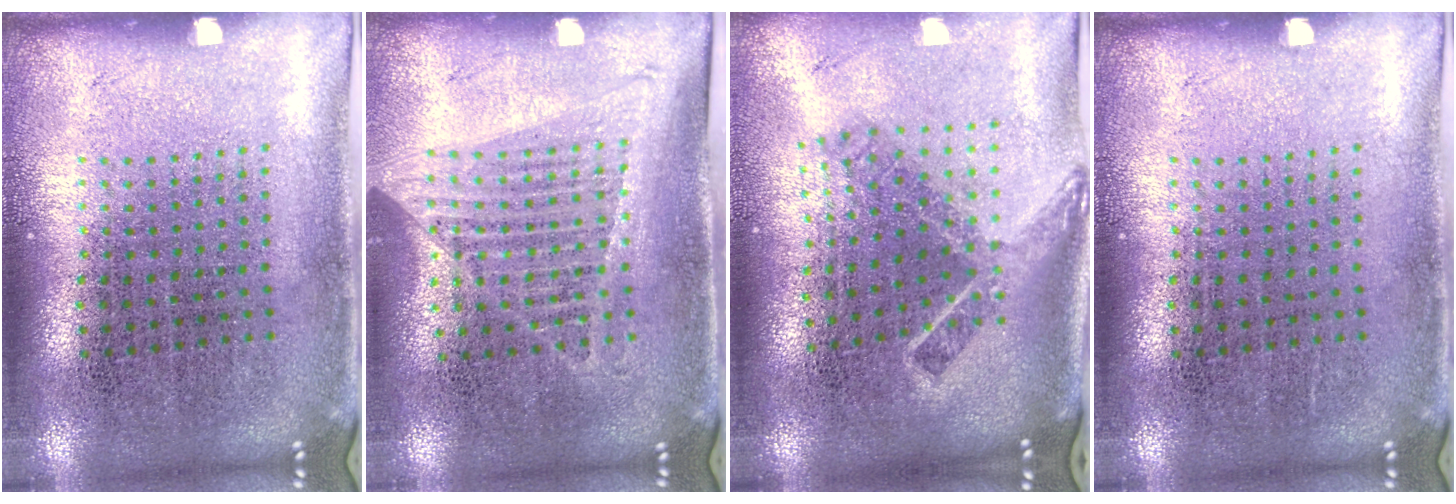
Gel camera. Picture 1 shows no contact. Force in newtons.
{"total": 1.3, "press": 1.2, "slide": 0.6}
{"total": 2.1, "press": 1.5, "slide": 1.5}
{"total": 0.0}